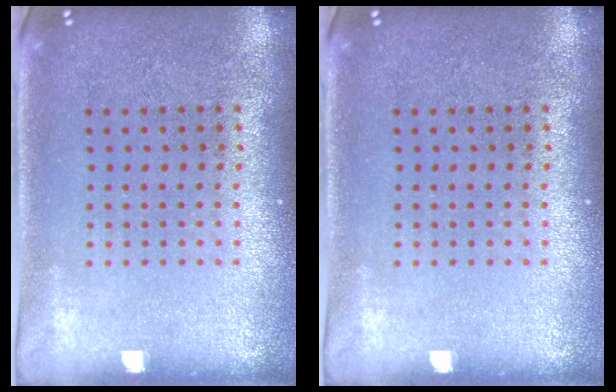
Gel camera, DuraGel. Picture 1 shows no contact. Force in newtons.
{"total": 0.0}